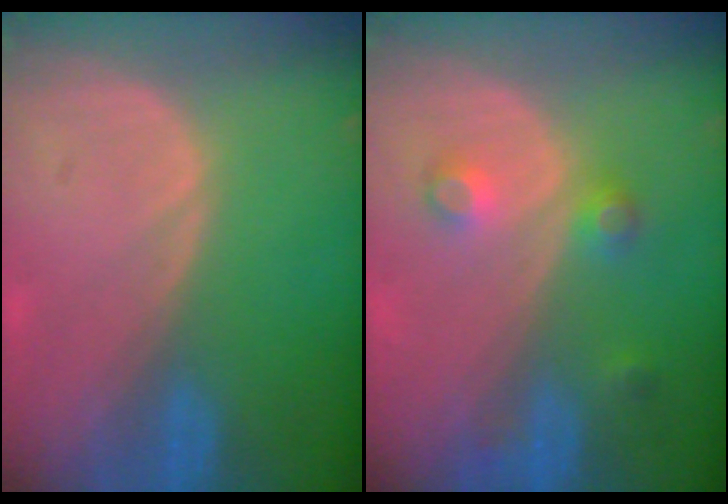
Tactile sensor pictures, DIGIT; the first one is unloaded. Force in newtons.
{"total": 3.7, "press": 3.3, "slide": 1.7}